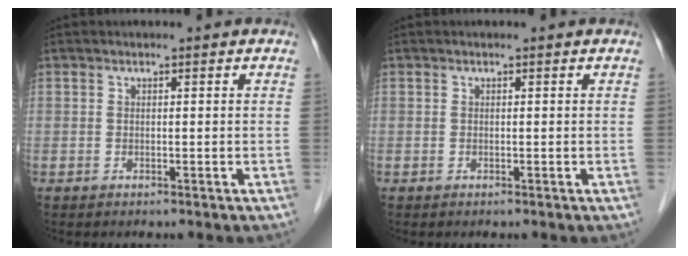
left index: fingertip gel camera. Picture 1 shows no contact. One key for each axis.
{"total": 0.0}